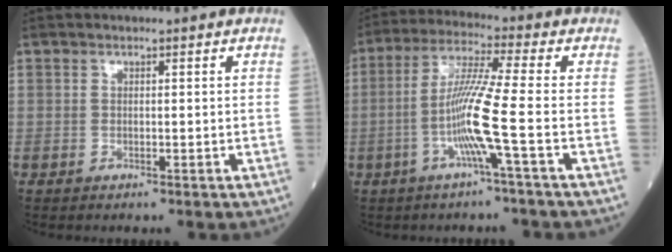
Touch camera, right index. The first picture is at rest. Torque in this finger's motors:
{"motor_torque": [0.22, -0.14, 0.19, 0.19]}